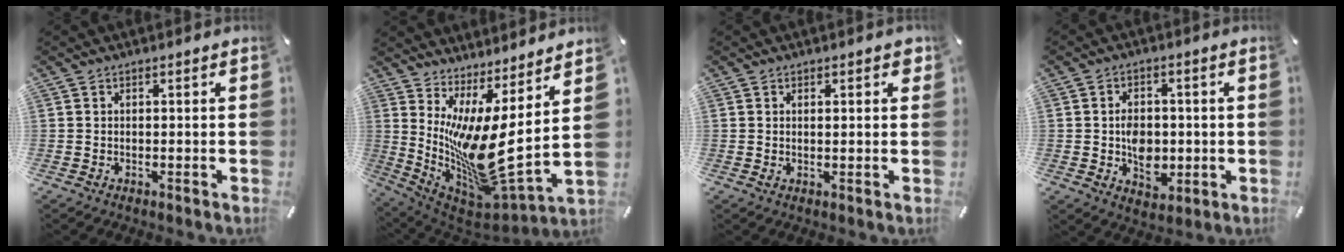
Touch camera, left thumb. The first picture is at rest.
{"total": 14.8, "force": [0.9, 3.5, 14.4], "torque": [-0.298, -0.073, 0.019]}
{"total": 1.8, "force": [1.0, 0.8, 1.2], "torque": [-0.011, -0.003, 0.013]}
{"total": 8.0, "force": [-1.1, 6.2, 5.0], "torque": [-0.070, 0.000, -0.019]}